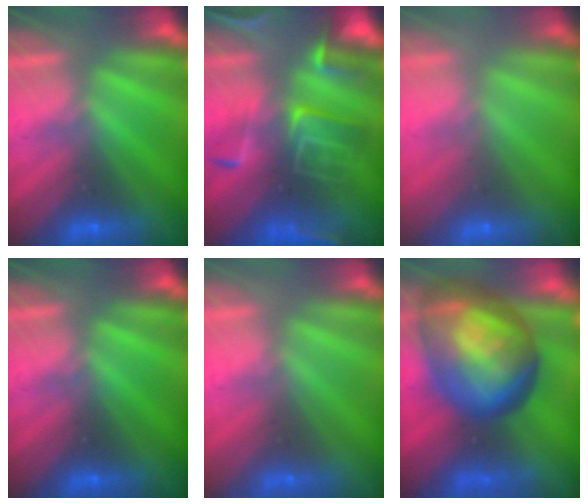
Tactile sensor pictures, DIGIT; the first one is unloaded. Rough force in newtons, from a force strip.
{"total": 6.8}
{"total": 2.3}
{"total": 0.0}
{"total": 2.9}
{"total": 7.7}